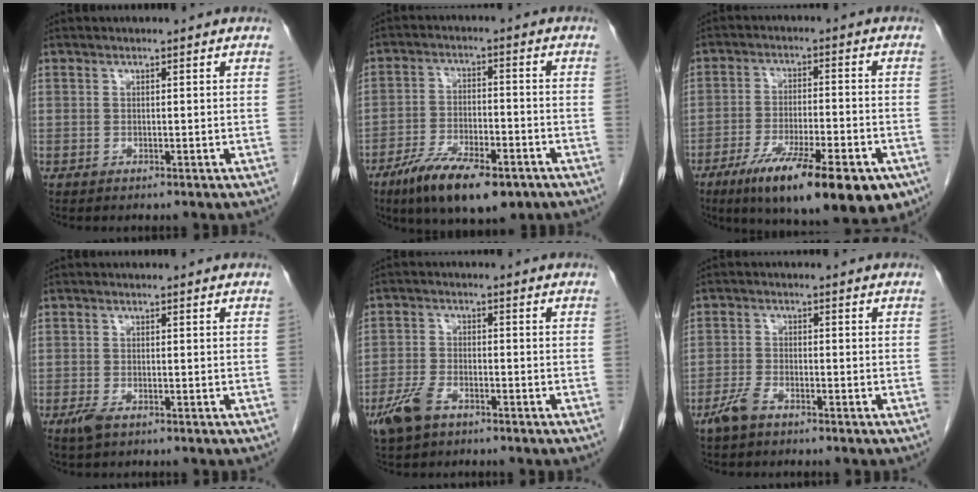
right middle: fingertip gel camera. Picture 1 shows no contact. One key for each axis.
{"total": 12.5, "fx": -8.1, "fy": 4.0, "fz": 8.7, "tx": -0.148, "ty": -0.016, "tz": -0.133}
{"total": 18.3, "fx": -11.1, "fy": 4.2, "fz": 14.0, "tx": -0.181, "ty": -0.028, "tz": -0.167}
{"total": 2.0, "fx": -1.2, "fy": 0.7, "fz": 1.4, "tx": -0.034, "ty": -0.003, "tz": -0.020}
{"total": 5.6, "fx": -3.6, "fy": 2.5, "fz": 3.5, "tx": -0.080, "ty": -0.003, "tz": -0.066}
{"total": 3.3, "fx": -2.4, "fy": 1.0, "fz": 1.9, "tx": -0.047, "ty": -0.001, "tz": -0.048}